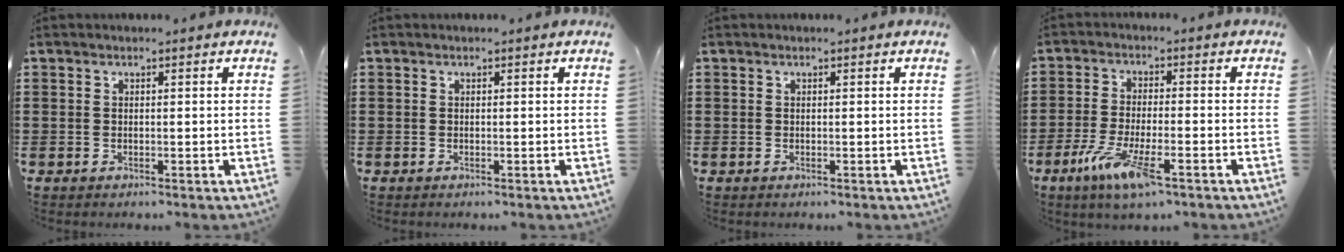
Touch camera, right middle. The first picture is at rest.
{"total": 0.0}
{"total": 0.0}
{"total": 8.1, "force": [-3.9, 1.9, 6.9], "torque": [-0.145, -0.012, -0.070]}